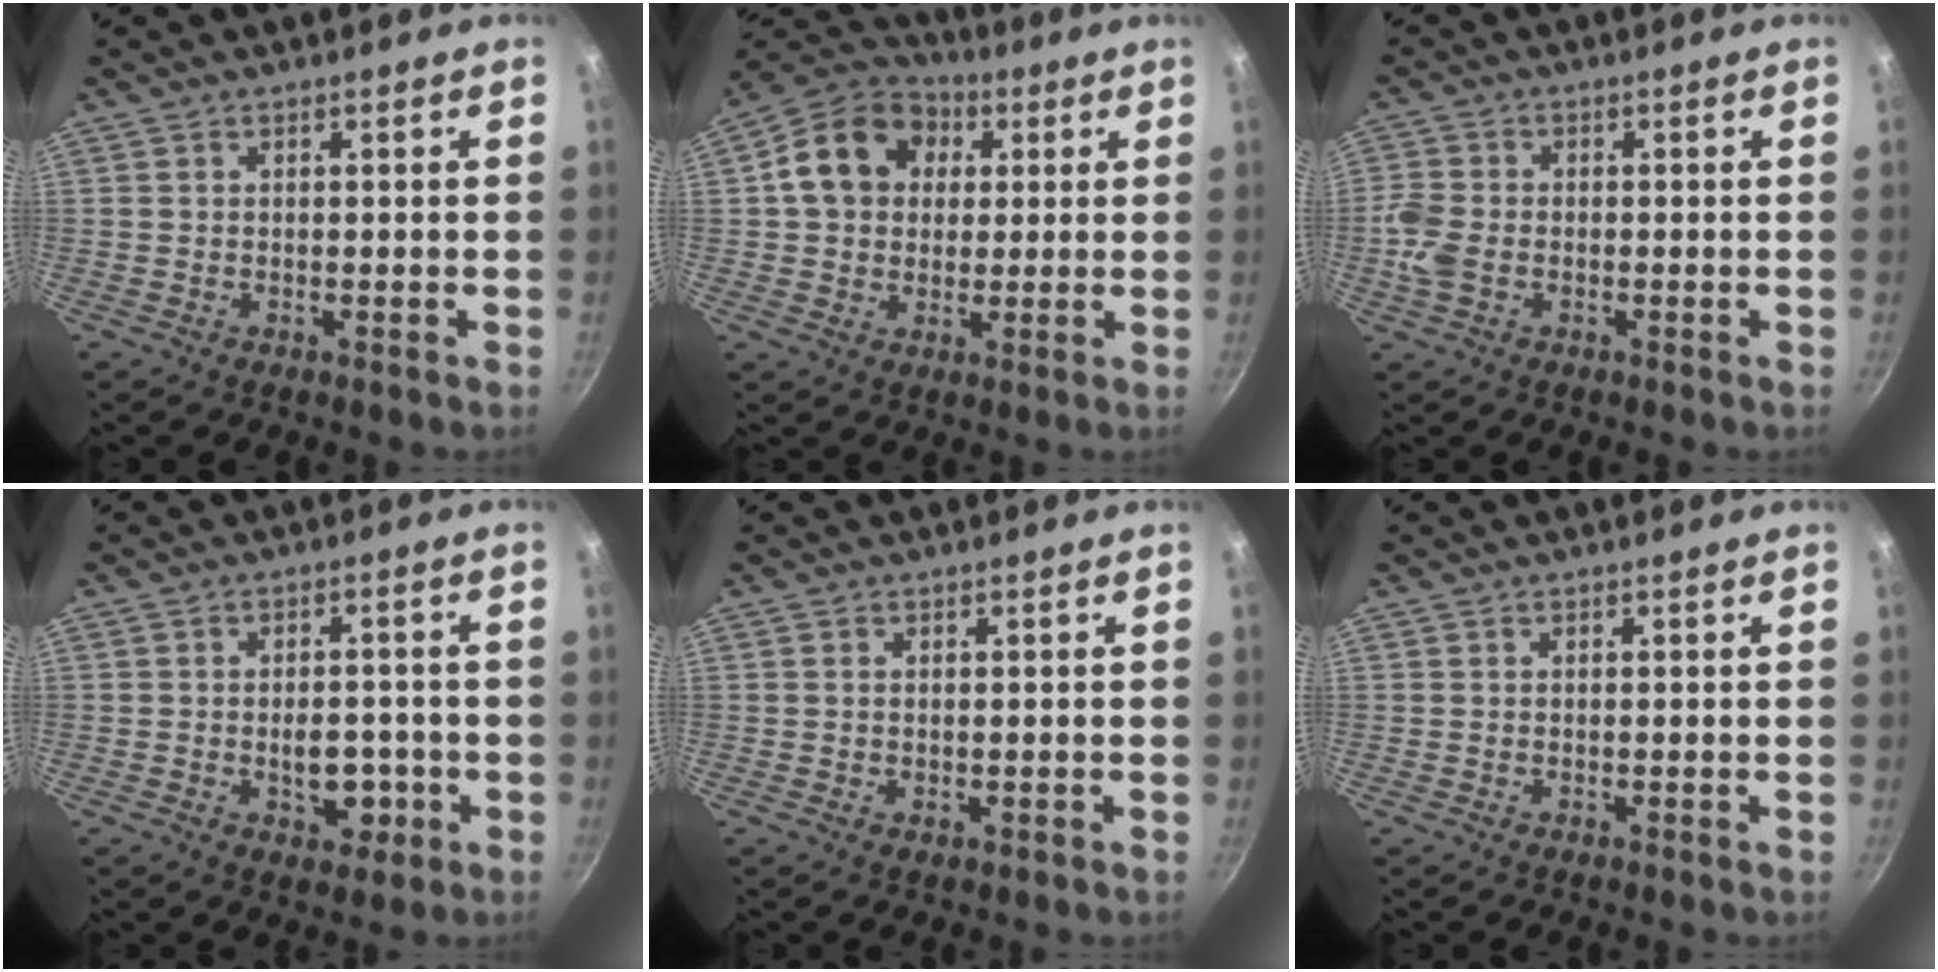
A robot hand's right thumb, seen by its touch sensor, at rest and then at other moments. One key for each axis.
{"total": 14.1, "fx": 3.2, "fy": 11.4, "fz": 7.7, "tx": -0.110, "ty": 0.020, "tz": 0.038}
{"total": 5.4, "fx": -1.3, "fy": 3.8, "fz": 3.6, "tx": -0.082, "ty": 0.008, "tz": -0.032}
{"total": 6.5, "fx": -1.8, "fy": 4.1, "fz": 4.7, "tx": -0.032, "ty": 0.007, "tz": -0.022}
{"total": 0.5, "fx": 0.0, "fy": 0.3, "fz": 0.5, "tx": -0.006, "ty": -0.001, "tz": -0.001}
{"total": 0.0}